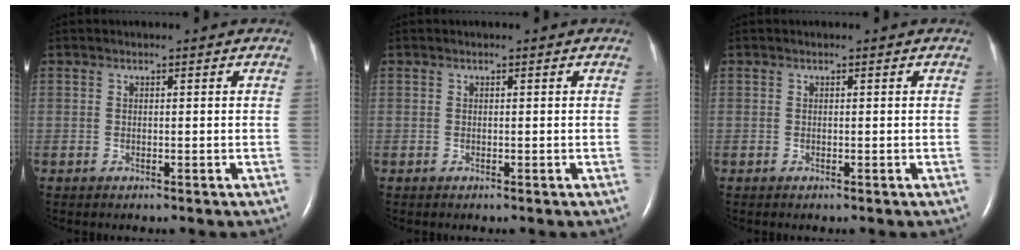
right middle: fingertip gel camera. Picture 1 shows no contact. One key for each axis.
{"total": 0.0}
{"total": 0.0}